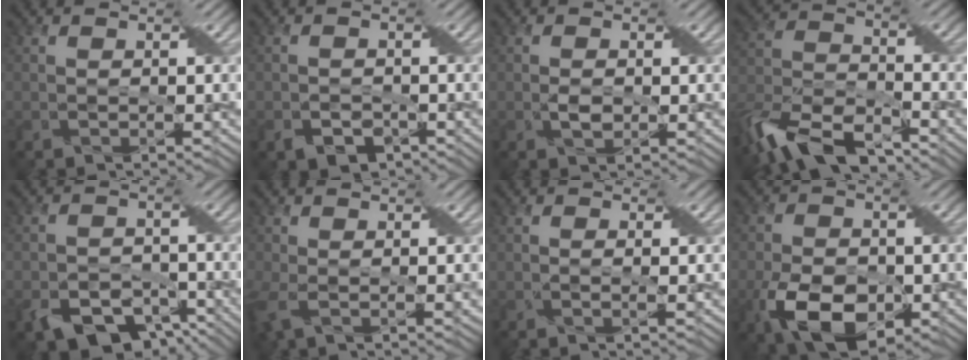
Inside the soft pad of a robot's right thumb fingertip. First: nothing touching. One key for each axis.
{"total": 2.6, "fx": -1.6, "fy": 1.7, "fz": 1.2, "tx": -0.021, "ty": -0.006, "tz": -0.028}
{"total": 2.0, "fx": -0.2, "fy": 1.2, "fz": 1.6, "tx": -0.033, "ty": -0.002, "tz": -0.001}
{"total": 13.5, "fx": -10.2, "fy": 5.2, "fz": 7.2, "tx": -0.163, "ty": -0.011, "tz": -0.203}
{"total": 7.9, "fx": -5.0, "fy": 4.7, "fz": 4.0, "tx": -0.069, "ty": -0.022, "tz": -0.081}
{"total": 3.9, "fx": -0.3, "fy": 1.7, "fz": 3.5, "tx": -0.089, "ty": -0.001, "tz": -0.009}
{"total": 1.1, "fx": 0.1, "fy": 0.0, "fz": 1.1, "tx": -0.024, "ty": 0.003, "tz": -0.001}
{"total": 10.1, "fx": -3.5, "fy": 6.0, "fz": 7.3, "tx": -0.158, "ty": -0.020, "tz": -0.064}